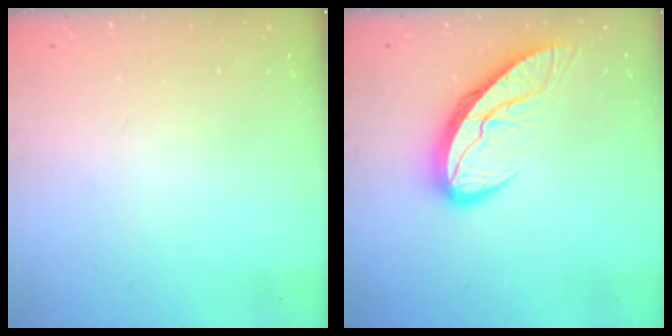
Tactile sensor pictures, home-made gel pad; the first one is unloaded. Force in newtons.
{"total": 9.8, "press": 9.8, "slide": 1.0}